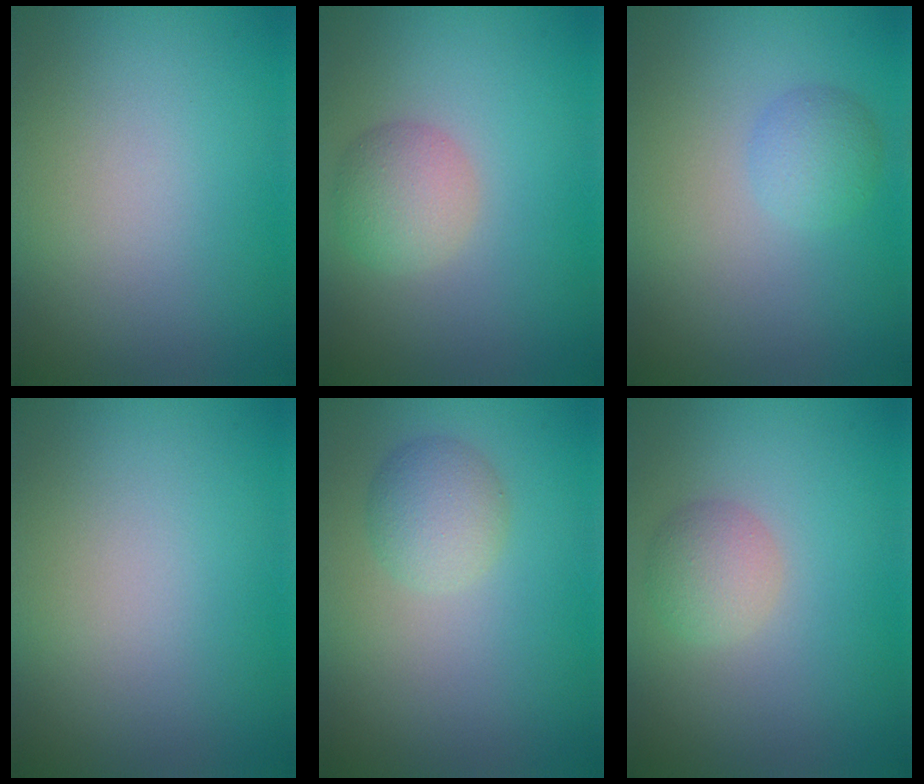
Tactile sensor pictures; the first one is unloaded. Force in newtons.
{"total": 2.9, "press": 2.9, "slide": 0.1}
{"total": 2.1, "press": 2.1, "slide": 0.2}
{"total": 0.0}
{"total": 2.7, "press": 2.7, "slide": 0.1}
{"total": 2.3, "press": 2.3, "slide": 0.1}